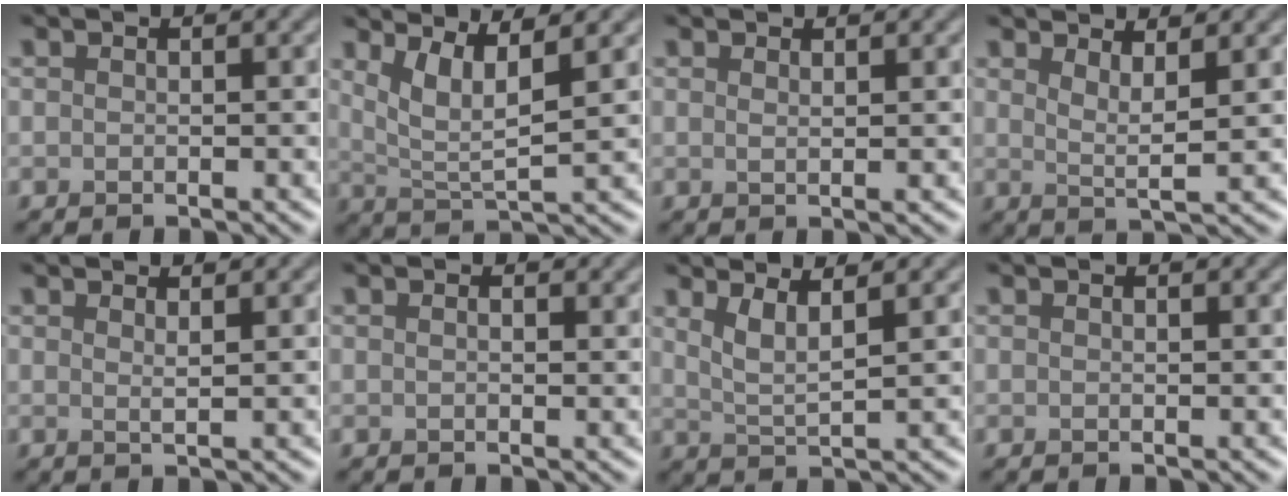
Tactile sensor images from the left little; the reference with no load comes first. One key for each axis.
{"total": 4.2, "fx": 2.1, "fy": 0.9, "fz": 3.5, "tx": -0.071, "ty": -0.005, "tz": 0.045}
{"total": 1.1, "fx": 0.6, "fy": 0.3, "fz": 0.8, "tx": -0.008, "ty": 0.001, "tz": 0.008}
{"total": 2.8, "fx": 1.6, "fy": 0.5, "fz": 2.3, "tx": -0.036, "ty": -0.008, "tz": 0.027}
{"total": 1.2, "fx": 0.7, "fy": 0.3, "fz": 0.9, "tx": -0.008, "ty": 0.000, "tz": 0.010}
{"total": 1.0, "fx": 0.5, "fy": 0.5, "fz": 0.7, "tx": -0.013, "ty": -0.002, "tz": 0.009}
{"total": 2.9, "fx": 1.7, "fy": 0.6, "fz": 2.3, "tx": -0.040, "ty": -0.005, "tz": 0.035}
{"total": 0.0}